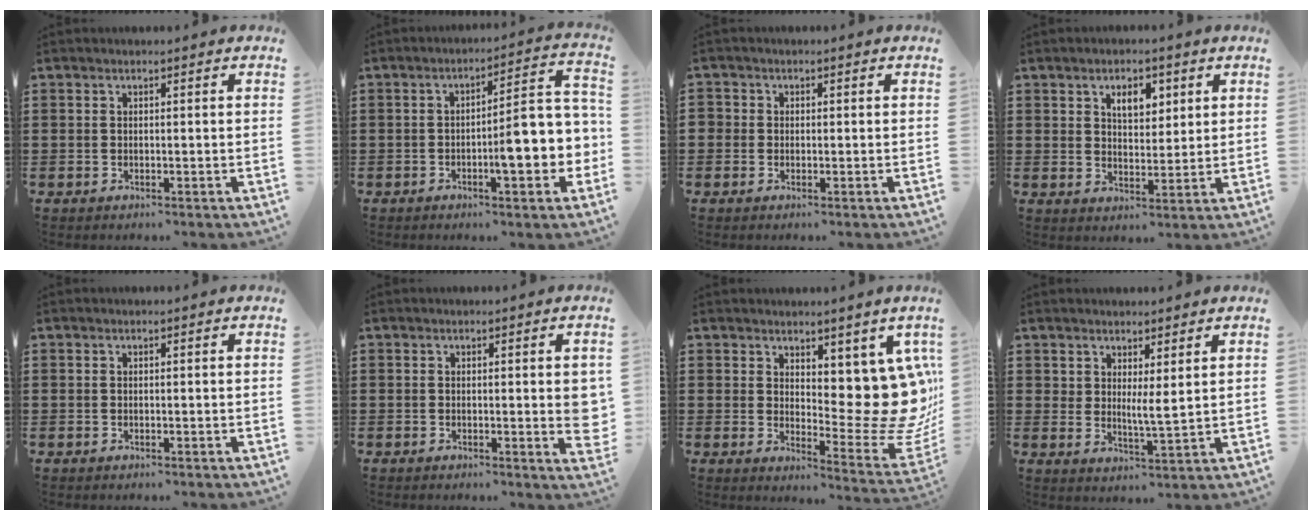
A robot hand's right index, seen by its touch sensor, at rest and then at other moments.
{"total": 9.2, "force": [-2.1, 2.4, 8.6], "torque": [-0.109, -0.019, -0.040]}
{"total": 1.3, "force": [-0.2, 1.2, 0.1], "torque": [-0.006, 0.006, -0.005]}
{"total": 4.5, "force": [2.3, 2.6, 2.9], "torque": [-0.042, 0.003, 0.034]}
{"total": 0.0}
{"total": 3.9, "force": [0.1, 0.9, 3.8], "torque": [-0.048, -0.005, 0.000]}
{"total": 11.1, "force": [4.5, 5.9, 8.2], "torque": [-0.096, -0.052, 0.094]}
{"total": 3.2, "force": [2.5, 0.7, 1.9], "torque": [-0.029, -0.012, 0.043]}